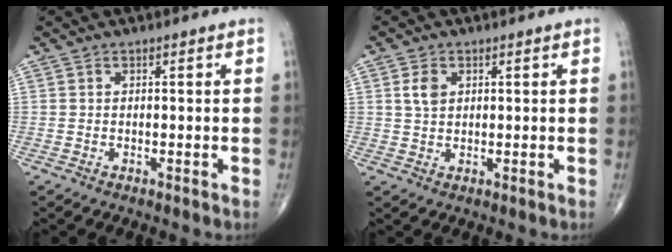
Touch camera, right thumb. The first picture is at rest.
{"total": 3.3, "force": [1.0, 2.2, 2.1], "torque": [-0.035, -0.002, 0.022]}